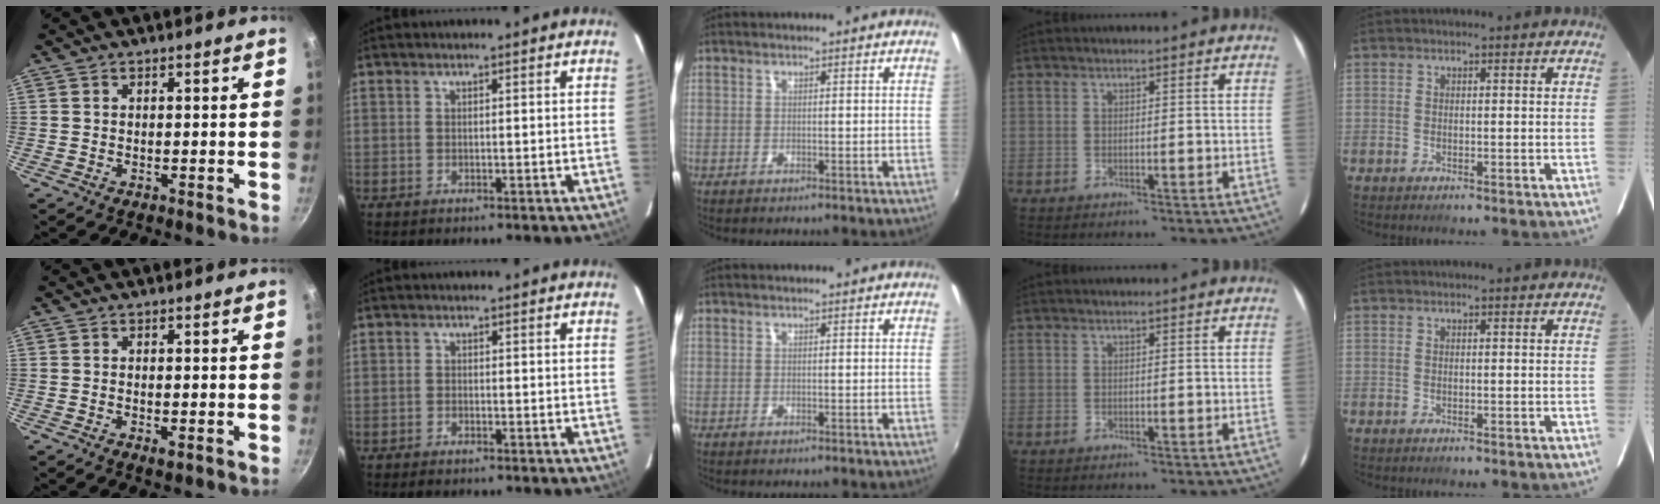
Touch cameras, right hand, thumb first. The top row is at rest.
{"thumb": {"total": 1.0, "force": [-0.1, 0.5, 0.9], "torque": [-0.018, -0.004, -0.002]}, "index": {"total": 1.6, "force": [-1.4, 0.6, 0.5], "torque": [-0.018, 0.000, -0.027]}}